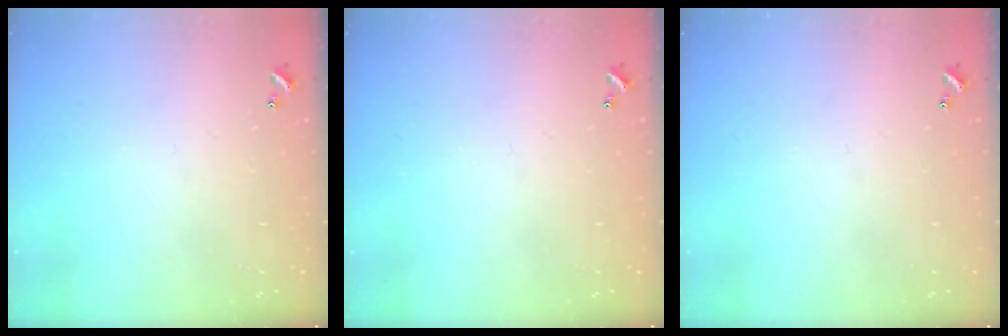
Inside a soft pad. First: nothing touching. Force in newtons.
{"total": 0.0}
{"total": 0.0}